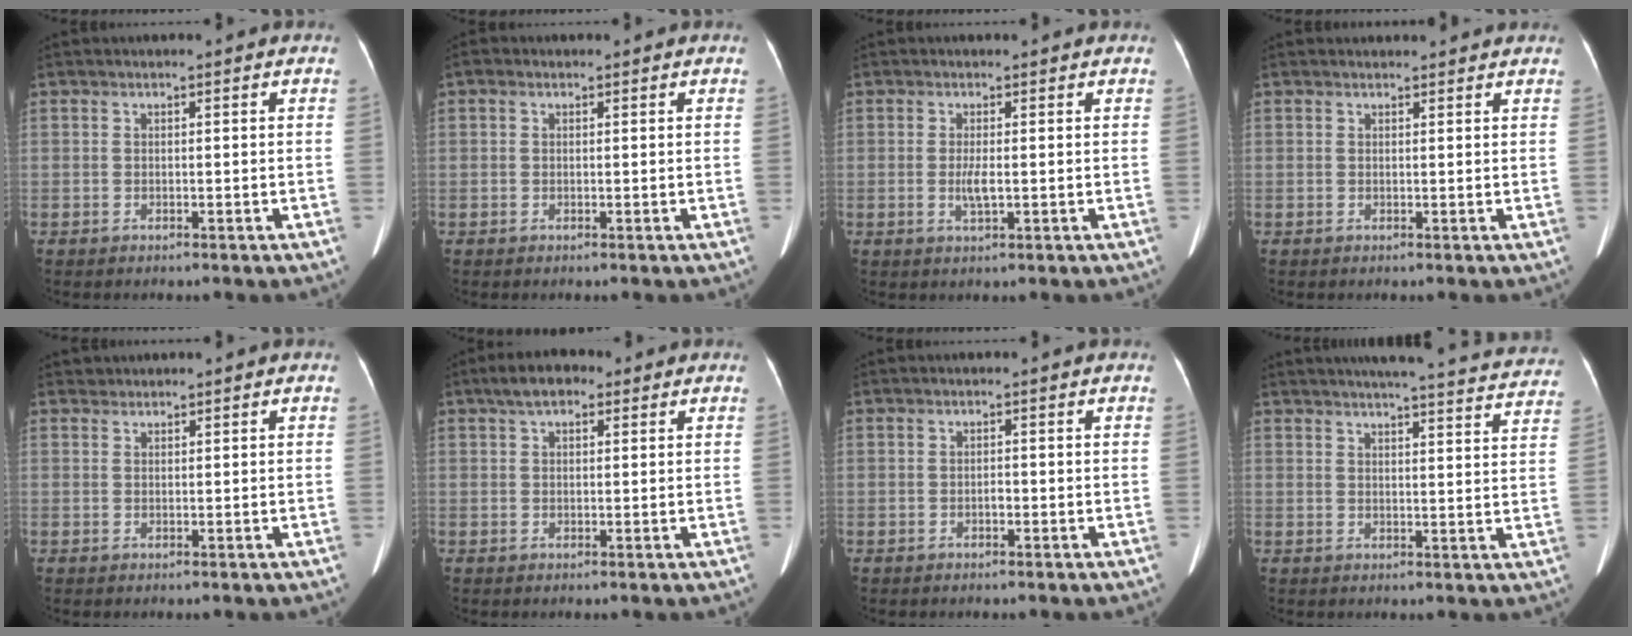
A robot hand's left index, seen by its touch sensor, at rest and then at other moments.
{"total": 0.7, "force": [0.2, 0.6, 0.3], "torque": [-0.007, 0.010, 0.003]}
{"total": 2.2, "force": [0.0, 0.3, 2.1], "torque": [-0.044, -0.002, 0.000]}
{"total": 3.2, "force": [3.1, 0.8, 0.4], "torque": [-0.007, 0.015, 0.032]}
{"total": 0.8, "force": [0.7, 0.3, -0.2], "torque": [-0.001, 0.007, 0.013]}
{"total": 5.1, "force": [3.0, 2.5, 3.2], "torque": [-0.056, 0.024, 0.049]}
{"total": 0.6, "force": [-0.3, 0.3, 0.4], "torque": [-0.006, 0.002, -0.008]}
{"total": 23.8, "force": [22.2, 2.3, 8.2], "torque": [-0.109, -0.030, 0.253]}